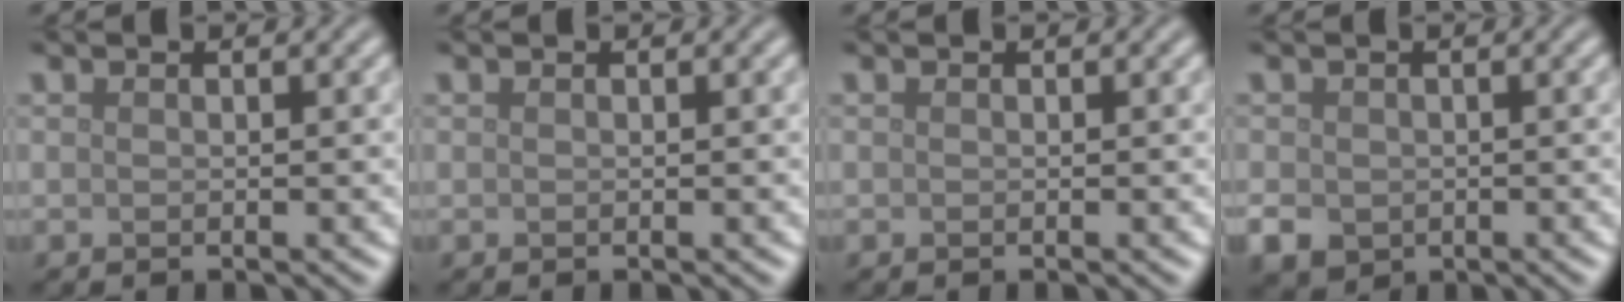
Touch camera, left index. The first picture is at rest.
{"total": 0.0}
{"total": 0.0}
{"total": 3.0, "force": [-0.8, 2.5, 1.4], "torque": [-0.034, -0.010, -0.016]}